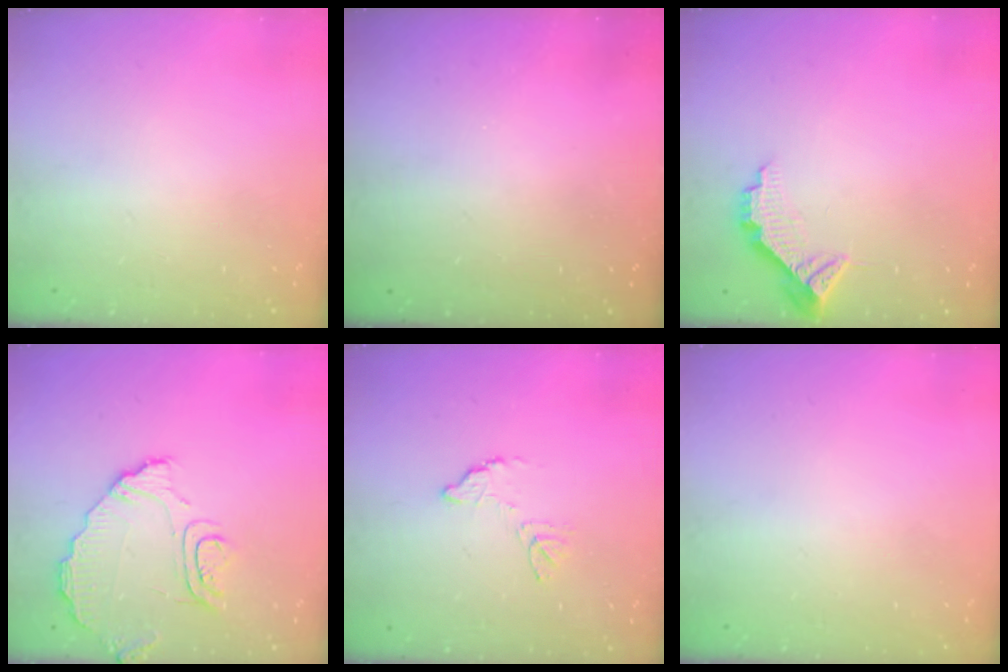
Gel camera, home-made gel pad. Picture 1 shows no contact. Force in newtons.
{"total": 3.2, "press": 3.2, "slide": 0.1}
{"total": 8.7, "press": 8.7, "slide": 0.4}
{"total": 9.5, "press": 9.5, "slide": 1.1}
{"total": 7.9, "press": 7.9, "slide": 0.4}
{"total": 0.0}